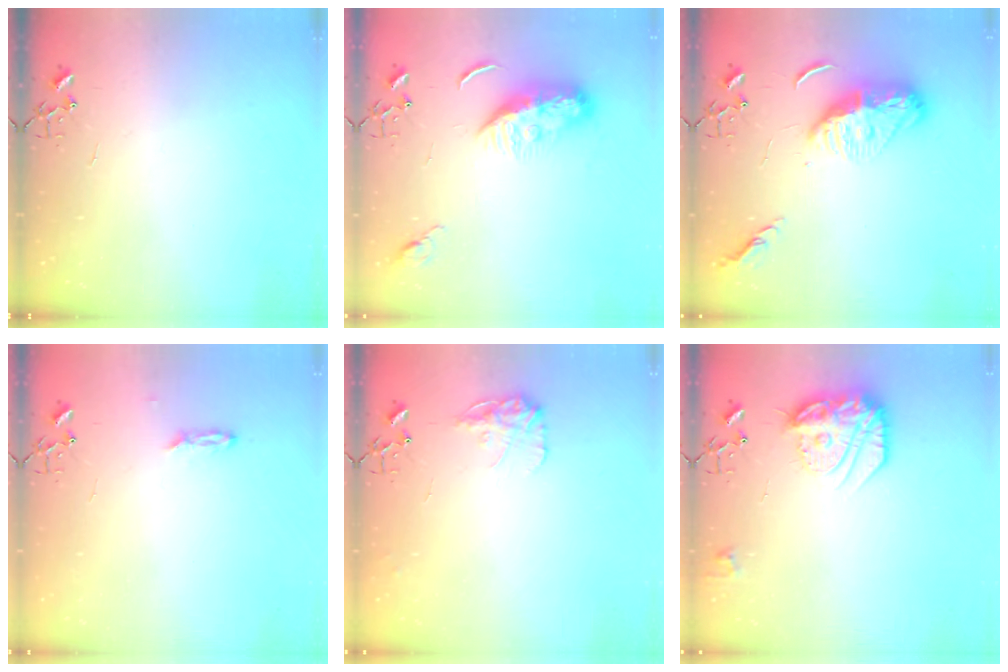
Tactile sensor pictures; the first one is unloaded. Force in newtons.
{"total": 10.3, "press": 10.2, "slide": 0.9}
{"total": 12.4, "press": 12.3, "slide": 0.8}
{"total": 2.3, "press": 2.2, "slide": 0.4}
{"total": 10.9, "press": 10.9, "slide": 0.4}
{"total": 18.0, "press": 18.0, "slide": 1.3}